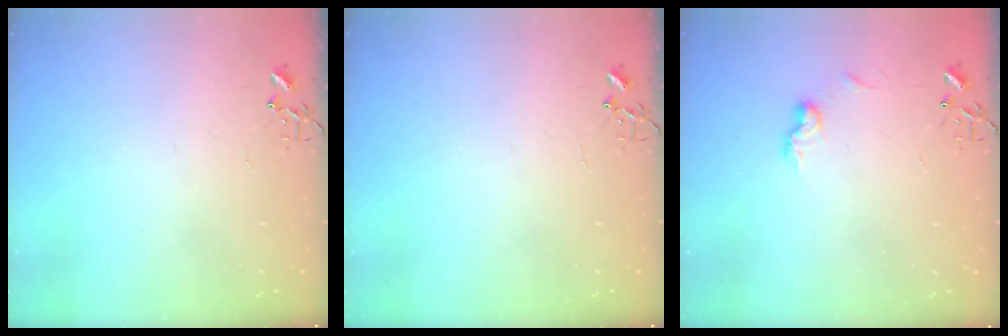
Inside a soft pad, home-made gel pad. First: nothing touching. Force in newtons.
{"total": 0.0}
{"total": 6.7, "press": 6.7, "slide": 0.3}